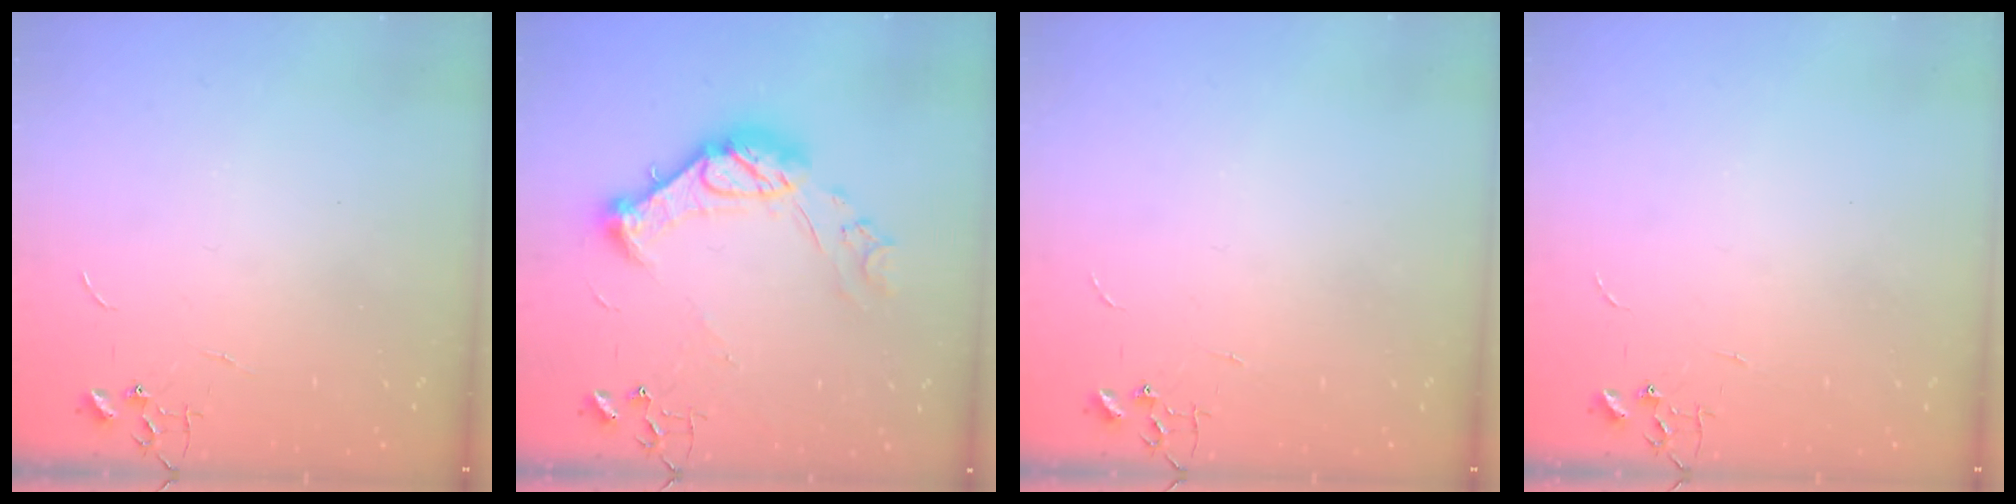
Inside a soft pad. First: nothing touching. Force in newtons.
{"total": 15.4, "press": 15.4, "slide": 0.9}
{"total": 0.0}
{"total": 0.0}